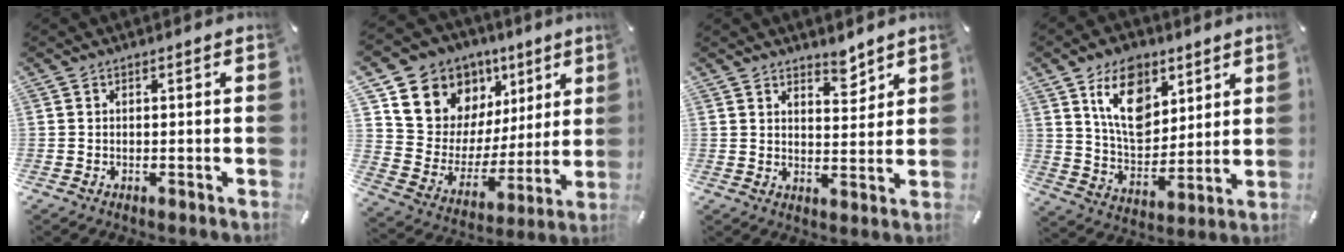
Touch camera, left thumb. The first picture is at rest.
{"total": 12.5, "force": [7.7, 9.6, 2.1], "torque": [-0.047, -0.074, 0.146]}
{"total": 4.7, "force": [4.2, 1.9, 0.8], "torque": [0.013, -0.036, 0.071]}
{"total": 14.0, "force": [7.4, 9.3, 7.5], "torque": [-0.116, -0.029, 0.137]}